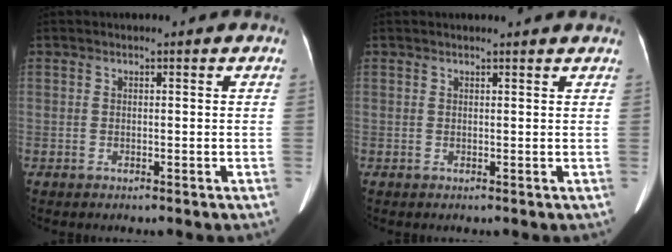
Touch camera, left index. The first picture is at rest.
{"total": 4.5, "force": [4.3, 0.0, 1.4], "torque": [-0.017, 0.017, 0.038]}